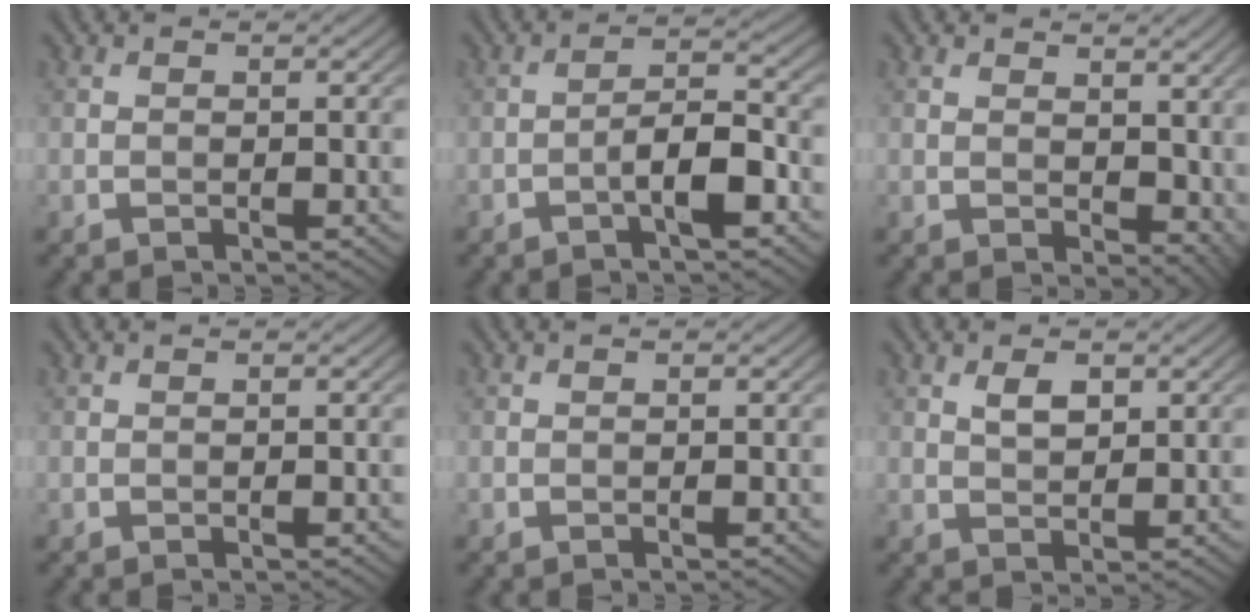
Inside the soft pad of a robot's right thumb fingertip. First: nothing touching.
{"total": 4.9, "force": [-2.3, 1.3, 4.2], "torque": [-0.069, 0.017, -0.048]}
{"total": 5.9, "force": [2.3, 3.7, 4.1], "torque": [-0.060, -0.007, 0.050]}
{"total": 0.0}
{"total": 0.0}
{"total": 2.5, "force": [1.1, 1.3, 1.8], "torque": [-0.037, -0.002, 0.023]}